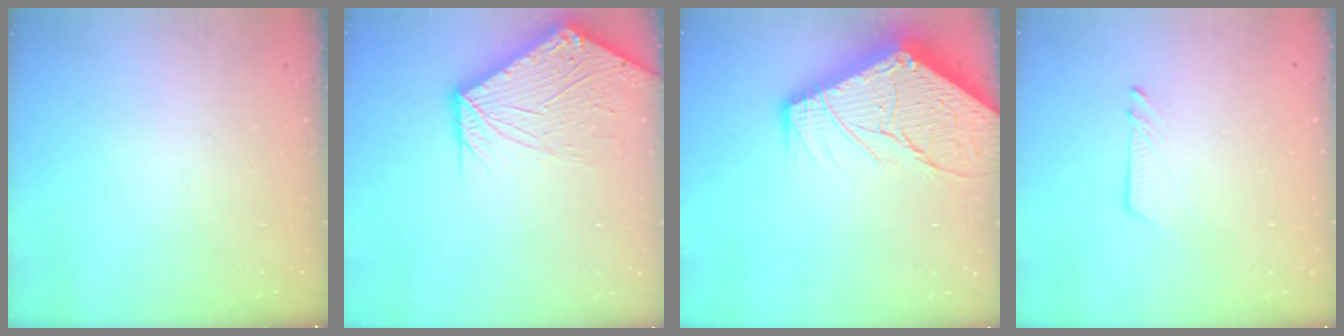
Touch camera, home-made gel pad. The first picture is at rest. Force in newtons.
{"total": 12.6, "press": 12.6, "slide": 1.3}
{"total": 23.4, "press": 23.3, "slide": 2.9}
{"total": 3.9, "press": 3.8, "slide": 0.5}